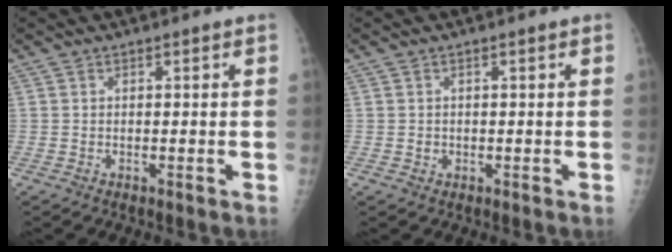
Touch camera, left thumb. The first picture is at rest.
{"total": 0.8, "force": [-0.2, 0.8, 0.2], "torque": [0.002, 0.002, -0.001]}